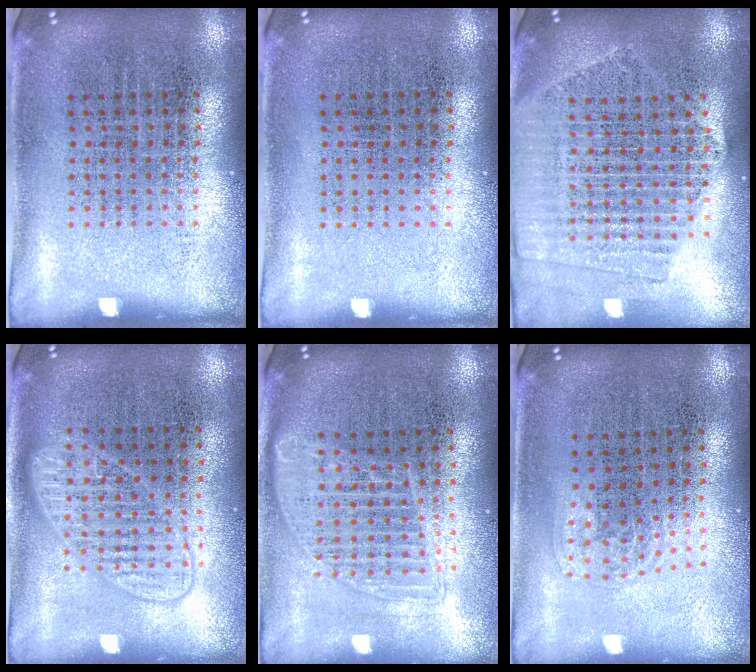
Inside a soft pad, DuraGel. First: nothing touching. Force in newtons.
{"total": 0.0}
{"total": 2.1, "press": 1.9, "slide": 0.9}
{"total": 1.5, "press": 1.4, "slide": 0.3}
{"total": 1.6, "press": 1.4, "slide": 0.7}
{"total": 0.9, "press": 0.6, "slide": 0.7}